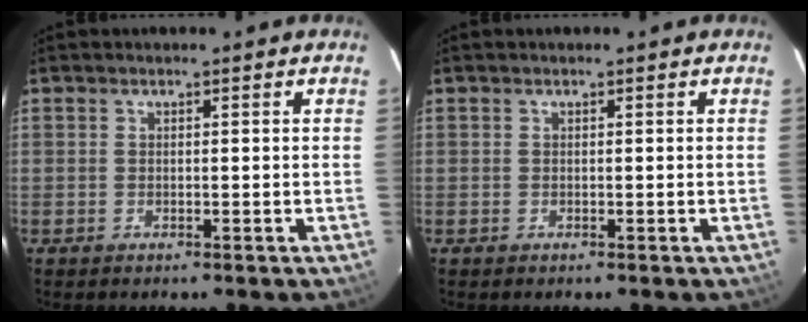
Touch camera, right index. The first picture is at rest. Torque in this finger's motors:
{"motor_torque": [0.00, 0.01, -0.02, 0.00]}